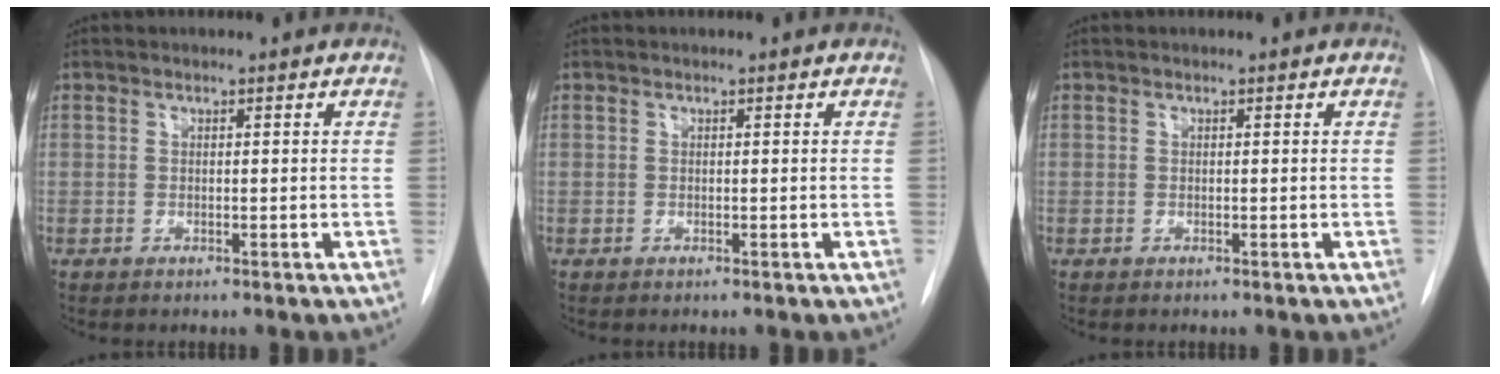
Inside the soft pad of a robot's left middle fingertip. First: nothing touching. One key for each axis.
{"total": 0.0}
{"total": 0.0}